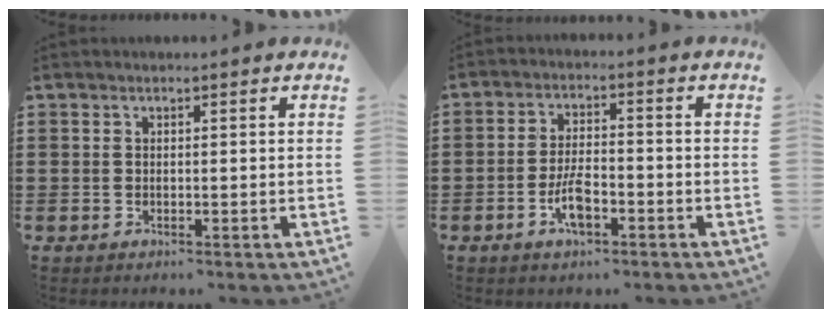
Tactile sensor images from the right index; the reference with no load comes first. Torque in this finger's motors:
{"motor_torque": [2.14, 0.00, 0.18, 0.06]}